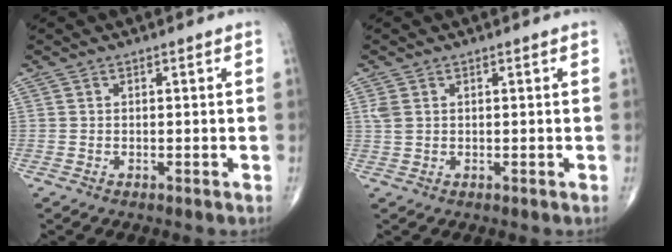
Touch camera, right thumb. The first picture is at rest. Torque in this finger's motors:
{"motor_torque": [0.15, 0.37, 0.59, 0.20, -0.05]}